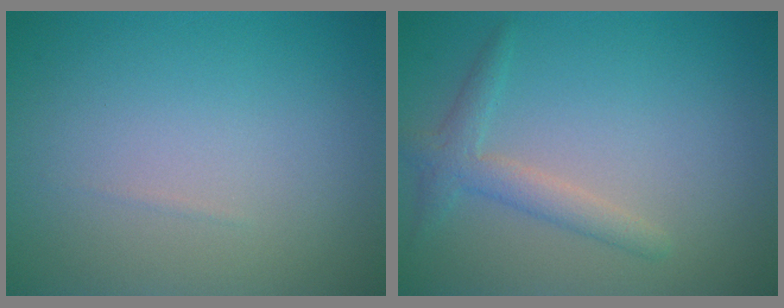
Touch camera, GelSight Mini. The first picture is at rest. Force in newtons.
{"total": 2.3, "press": 2.3, "slide": 0.1}